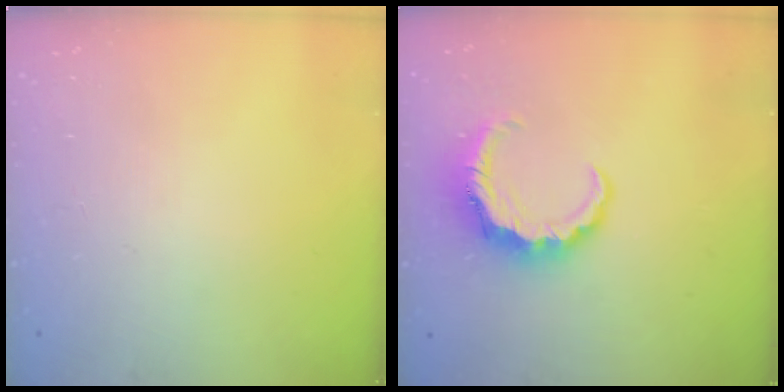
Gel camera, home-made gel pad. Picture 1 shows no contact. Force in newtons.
{"total": 7.3, "press": 7.3, "slide": 1.2}